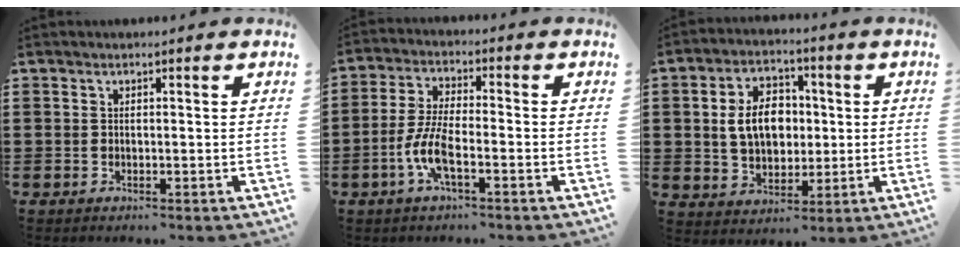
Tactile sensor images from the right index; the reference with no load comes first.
{"total": 6.7, "force": [-2.7, 1.6, 5.9], "torque": [-0.149, -0.021, -0.056]}
{"total": 8.2, "force": [0.7, 5.9, 5.7], "torque": [-0.121, 0.010, 0.004]}